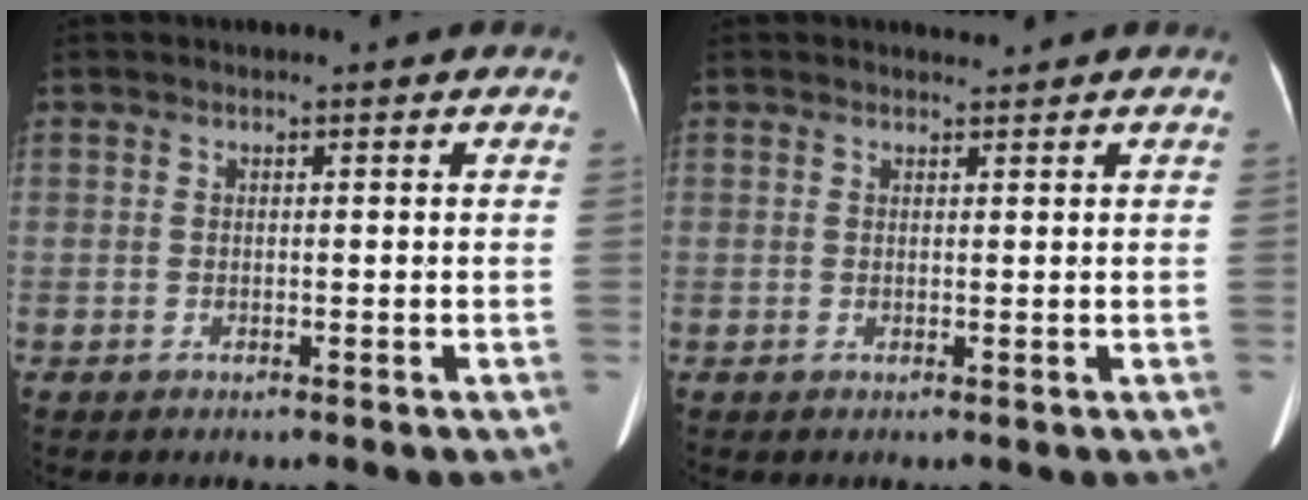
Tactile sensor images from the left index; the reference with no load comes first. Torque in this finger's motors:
{"motor_torque": [0.00, -0.18, -0.03, 0.02]}